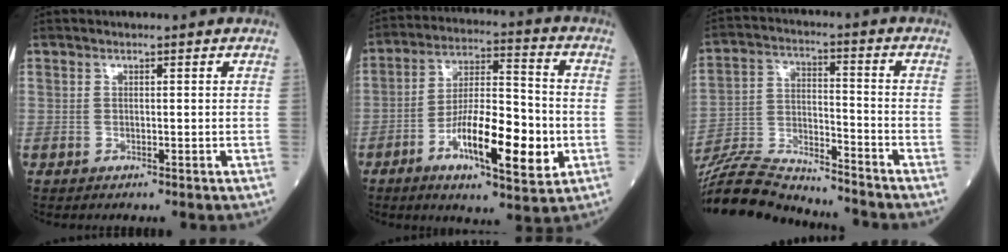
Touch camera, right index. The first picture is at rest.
{"total": 14.7, "force": [-4.8, 3.6, 13.4], "torque": [-0.231, -0.004, -0.082]}
{"total": 18.7, "force": [-17.8, 1.5, 5.7], "torque": [-0.129, -0.003, -0.302]}